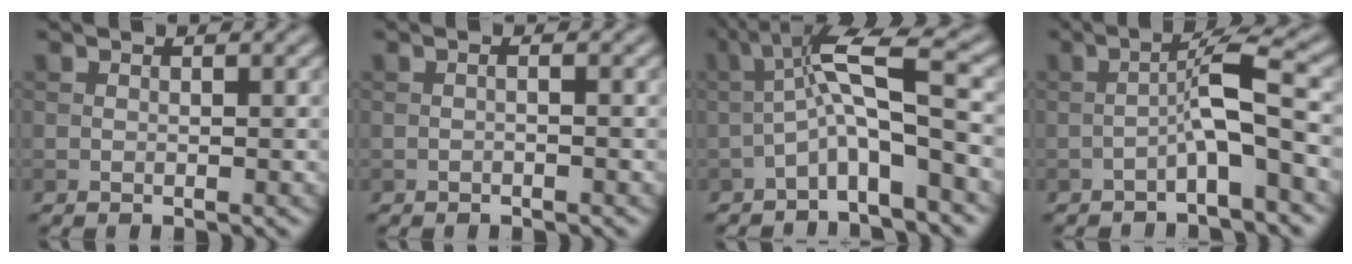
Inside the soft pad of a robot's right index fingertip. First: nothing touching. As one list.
[{"total": 0.6, "force": [-0.3, 0.0, 0.5], "torque": [-0.010, 0.002, -0.006]}, {"total": 6.3, "force": [-1.9, 1.1, 5.9], "torque": [-0.104, 0.024, -0.047]}, {"total": 4.0, "force": [-1.7, 0.3, 3.7], "torque": [-0.064, 0.023, -0.036]}]